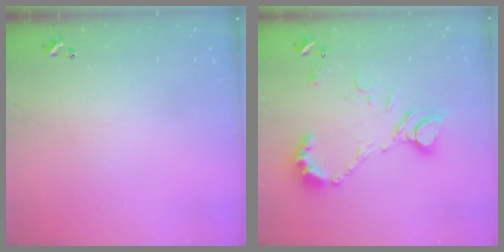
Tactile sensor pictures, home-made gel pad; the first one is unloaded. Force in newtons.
{"total": 11.1, "press": 11.0, "slide": 1.3}